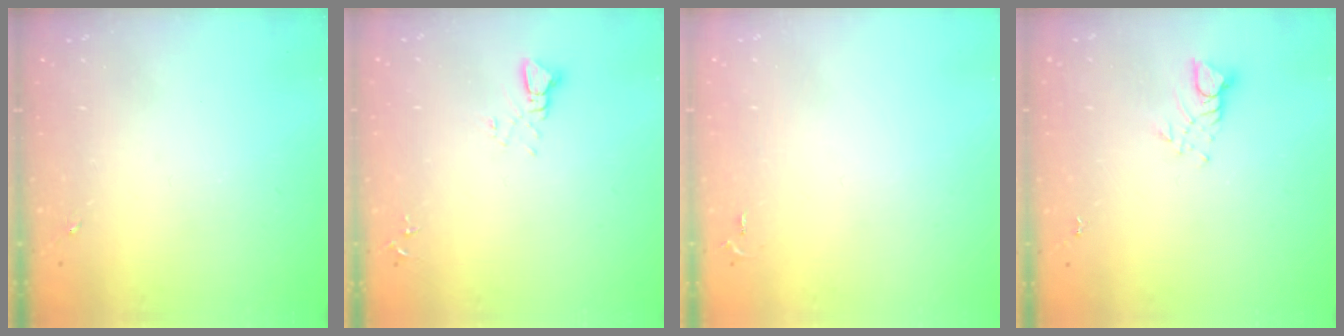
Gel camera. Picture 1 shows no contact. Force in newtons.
{"total": 3.1, "press": 3.1, "slide": 0.1}
{"total": 2.6, "press": 2.6, "slide": 0.4}
{"total": 5.1, "press": 5.0, "slide": 0.3}